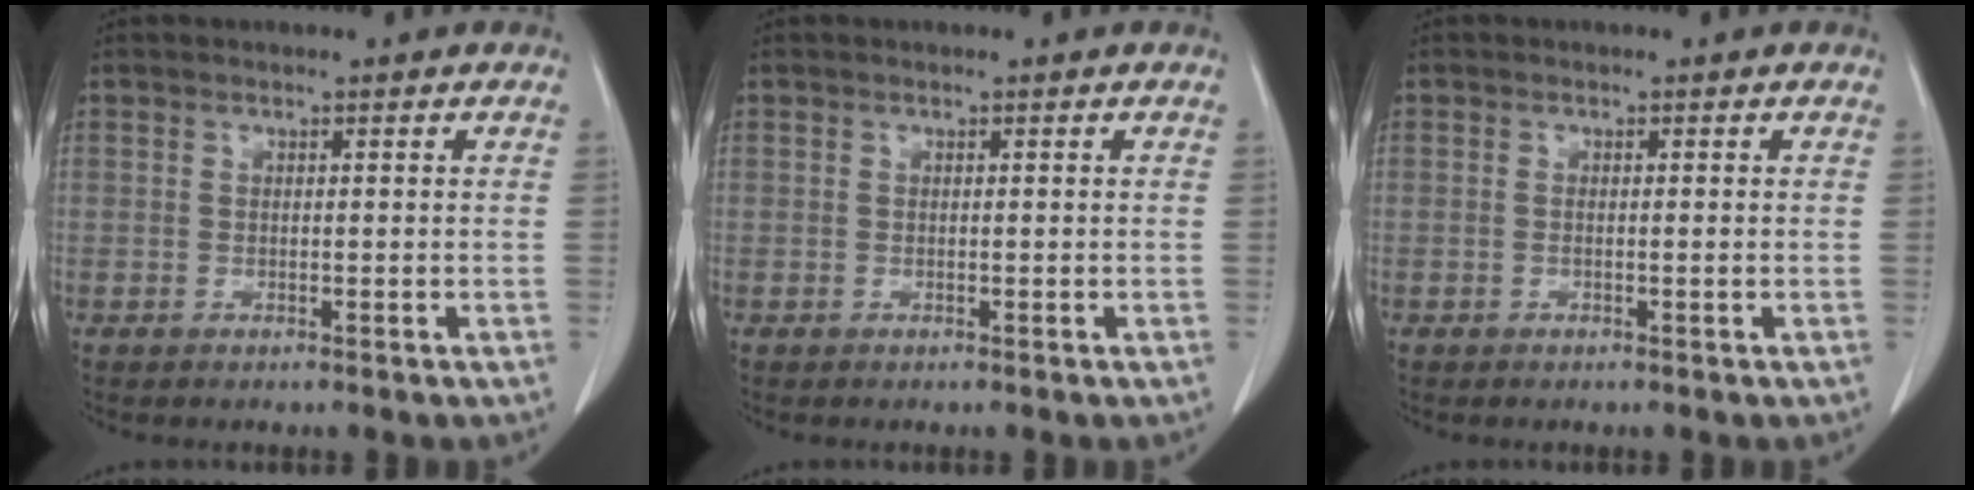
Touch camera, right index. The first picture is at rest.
{"total": 0.0}
{"total": 0.6, "force": [-0.1, 0.0, 0.6], "torque": [-0.012, 0.000, 0.000]}